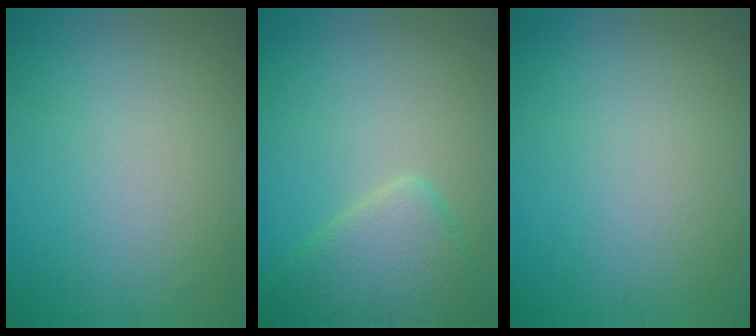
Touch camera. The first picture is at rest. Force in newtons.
{"total": 4.3, "press": 4.3, "slide": 0.3}
{"total": 0.0}